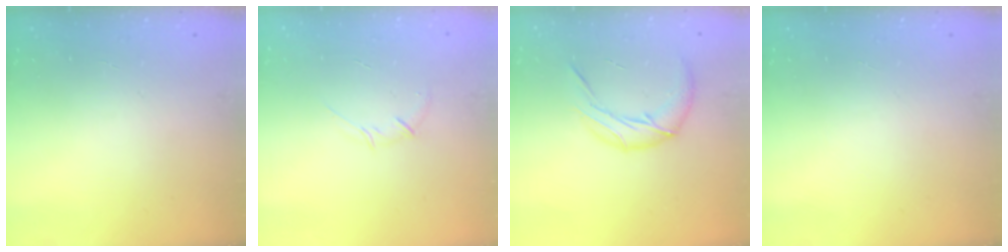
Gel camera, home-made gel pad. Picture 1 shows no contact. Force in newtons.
{"total": 3.6, "press": 3.4, "slide": 1.2}
{"total": 11.2, "press": 10.9, "slide": 2.4}
{"total": 0.0}